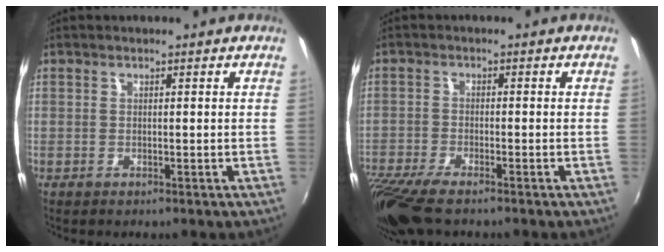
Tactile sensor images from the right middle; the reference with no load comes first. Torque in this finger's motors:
{"motor_torque": [1.08, -1.06, 0.34, 0.15]}